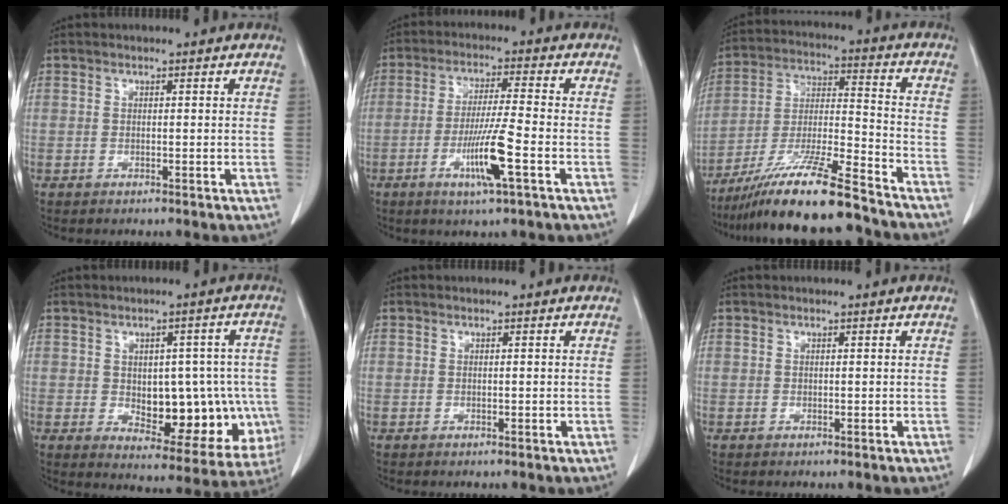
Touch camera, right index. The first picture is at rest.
{"total": 8.6, "force": [-3.2, -0.4, 7.9], "torque": [-0.150, -0.015, -0.062]}
{"total": 16.7, "force": [-13.6, 0.2, 9.7], "torque": [-0.195, -0.025, -0.243]}
{"total": 15.1, "force": [-2.0, 8.1, 12.6], "torque": [-0.149, 0.016, -0.003]}
{"total": 0.0}
{"total": 0.0}